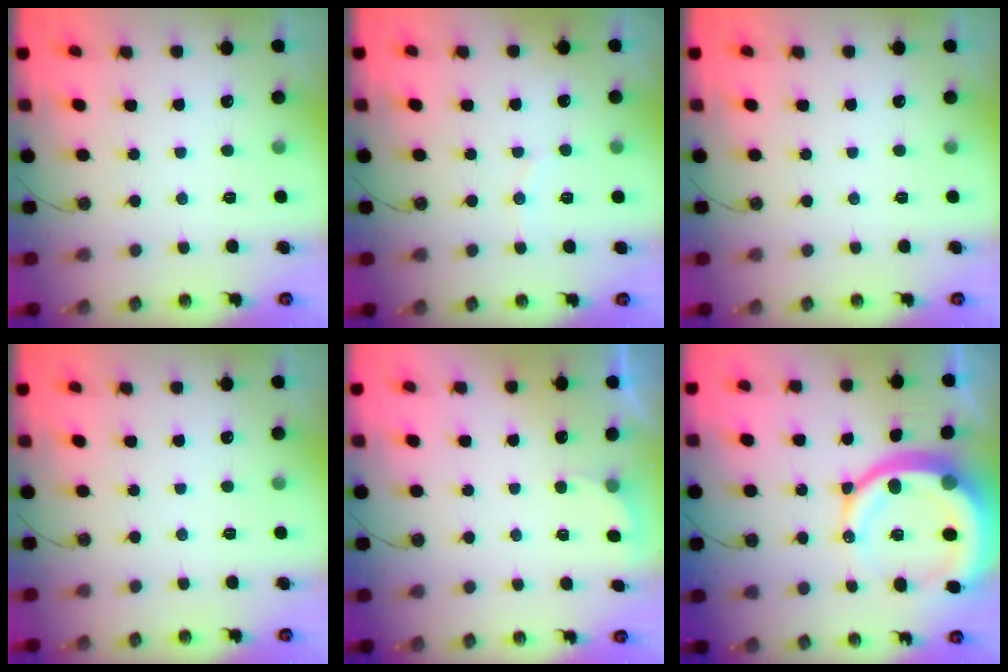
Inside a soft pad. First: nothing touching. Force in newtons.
{"total": 5.1, "press": 4.8, "slide": 1.8}
{"total": 0.0}
{"total": 0.0}
{"total": 1.8, "press": 1.7, "slide": 0.8}
{"total": 18.3, "press": 18.1, "slide": 2.3}